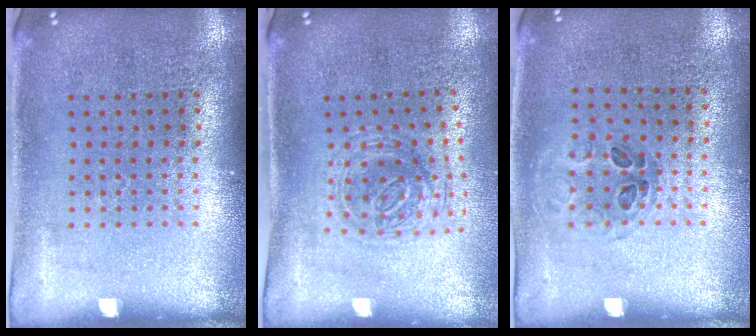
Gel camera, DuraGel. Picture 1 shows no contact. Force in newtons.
{"total": 1.1, "press": 1.0, "slide": 0.3}
{"total": 1.0, "press": 0.7, "slide": 0.7}